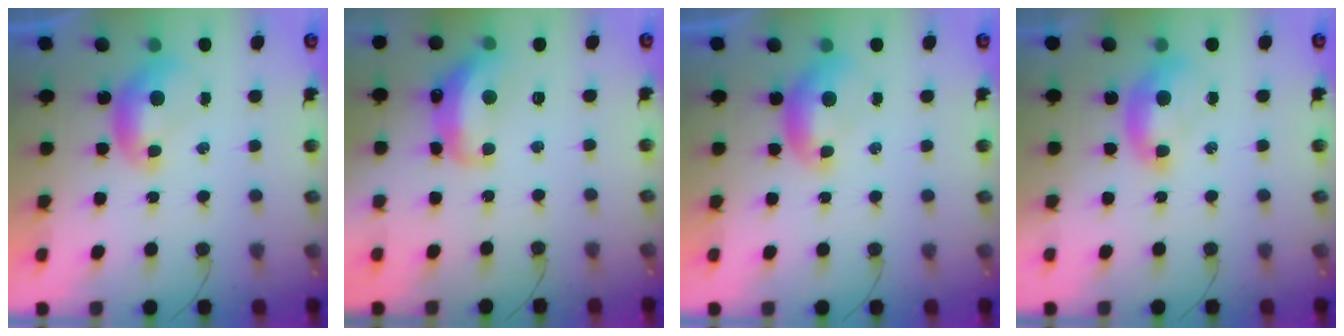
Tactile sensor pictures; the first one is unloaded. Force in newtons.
{"total": 6.1, "press": 6.0, "slide": 1.1}
{"total": 0.0}
{"total": 1.5, "press": 1.4, "slide": 0.6}